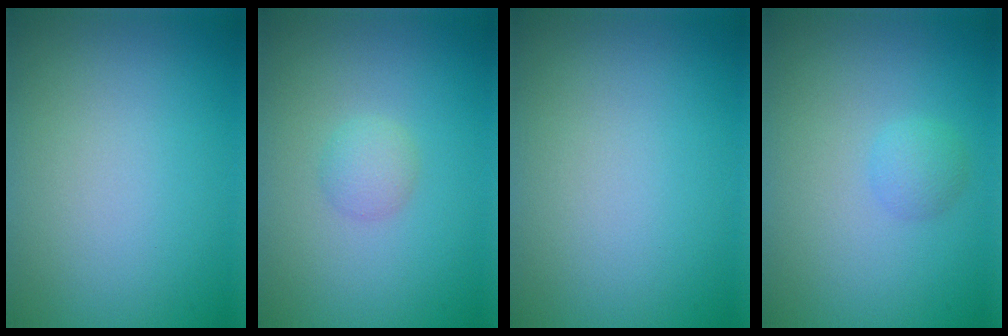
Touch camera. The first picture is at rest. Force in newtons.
{"total": 1.4, "press": 1.4, "slide": 0.0}
{"total": 0.0}
{"total": 1.3, "press": 1.3, "slide": 0.0}